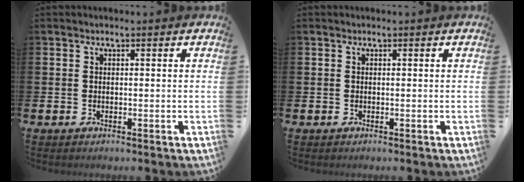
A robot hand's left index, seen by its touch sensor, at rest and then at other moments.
{"total": 0.0}